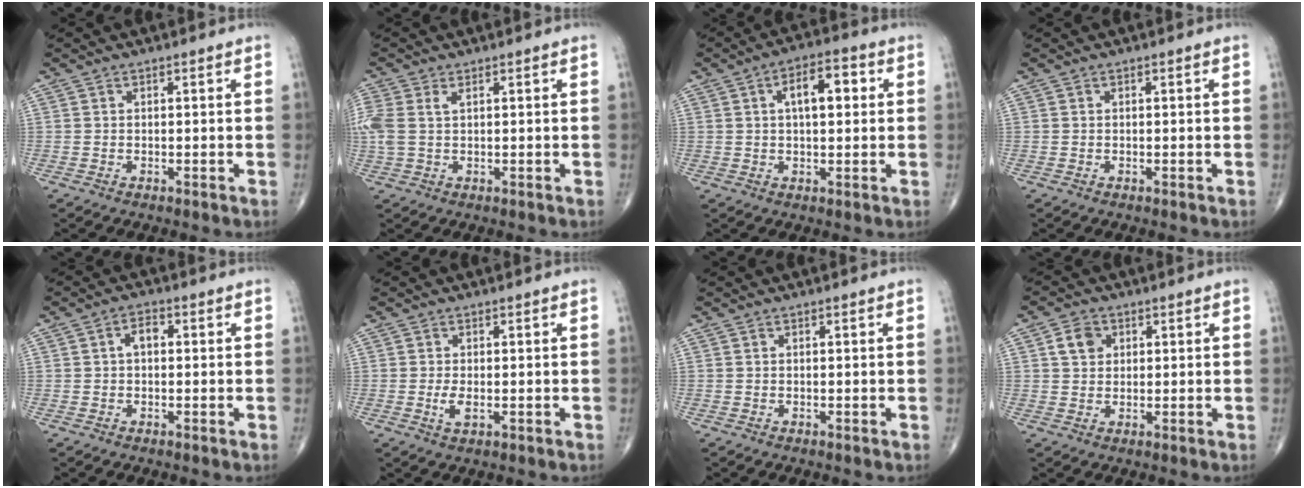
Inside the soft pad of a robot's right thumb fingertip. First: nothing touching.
{"total": 5.6, "force": [1.3, 3.0, 4.5], "torque": [-0.142, 0.021, 0.035]}
{"total": 7.9, "force": [1.8, 3.6, 6.7], "torque": [-0.090, 0.013, 0.021]}
{"total": 0.0}
{"total": 2.9, "force": [0.3, 1.8, 2.3], "torque": [-0.033, 0.012, 0.000]}
{"total": 2.5, "force": [-0.4, 1.1, 2.2], "torque": [-0.049, -0.006, -0.007]}
{"total": 0.0}
{"total": 4.2, "force": [1.4, 3.4, 2.1], "torque": [-0.023, -0.001, 0.023]}